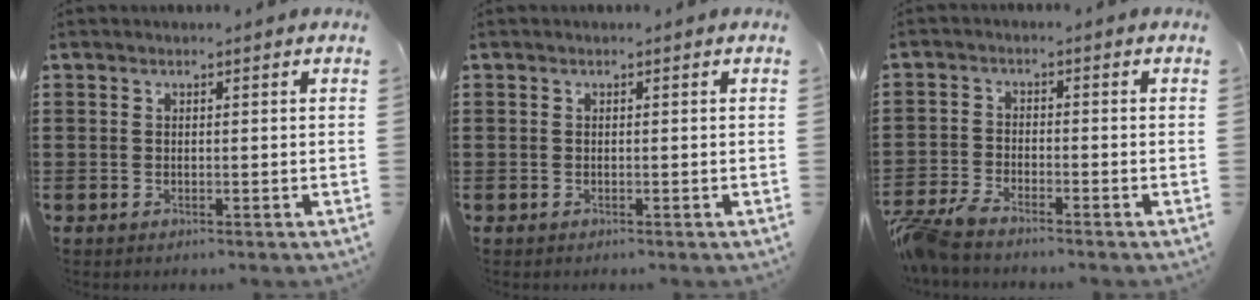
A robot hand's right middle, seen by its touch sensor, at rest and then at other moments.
{"total": 0.0}
{"total": 3.9, "force": [-3.6, 0.4, 1.5], "torque": [-0.063, -0.015, -0.080]}